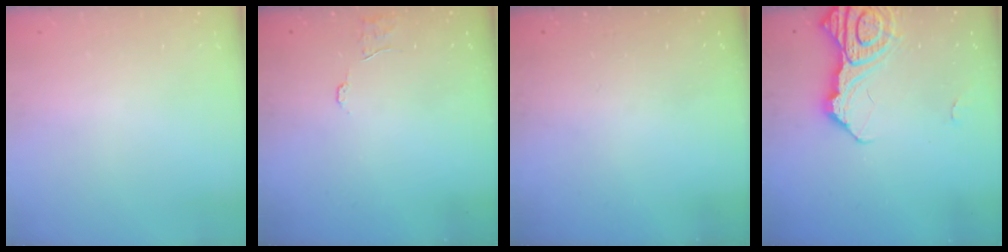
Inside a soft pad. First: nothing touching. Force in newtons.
{"total": 4.2, "press": 4.1, "slide": 0.2}
{"total": 0.0}
{"total": 15.3, "press": 15.2, "slide": 1.6}